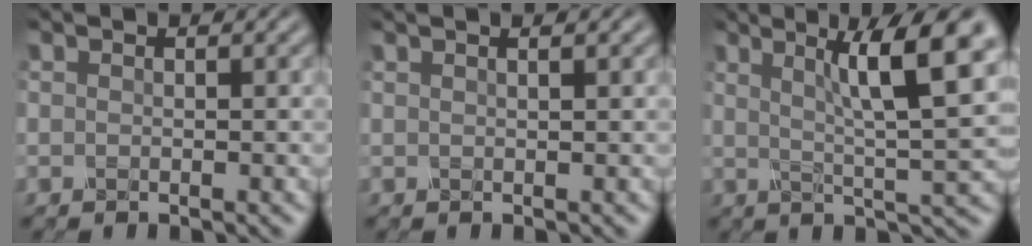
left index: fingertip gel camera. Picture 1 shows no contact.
{"total": 1.3, "force": [0.9, 0.2, 0.9], "torque": [-0.005, 0.004, 0.000]}
{"total": 8.1, "force": [2.9, 1.1, 7.5], "torque": [-0.106, 0.006, 0.049]}